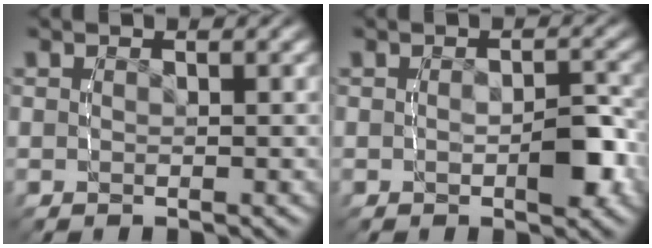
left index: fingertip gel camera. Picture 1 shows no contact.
{"total": 2.2, "force": [-0.5, 1.3, 1.7], "torque": [-0.025, 0.004, -0.013]}